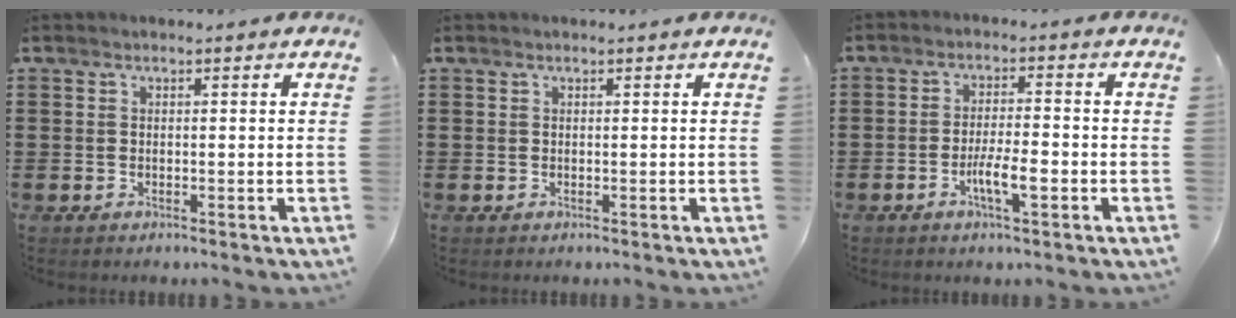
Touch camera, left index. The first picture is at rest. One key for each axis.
{"total": 0.0}
{"total": 5.0, "fx": -1.9, "fy": 1.0, "fz": 4.5, "tx": -0.086, "ty": 0.000, "tz": -0.038}